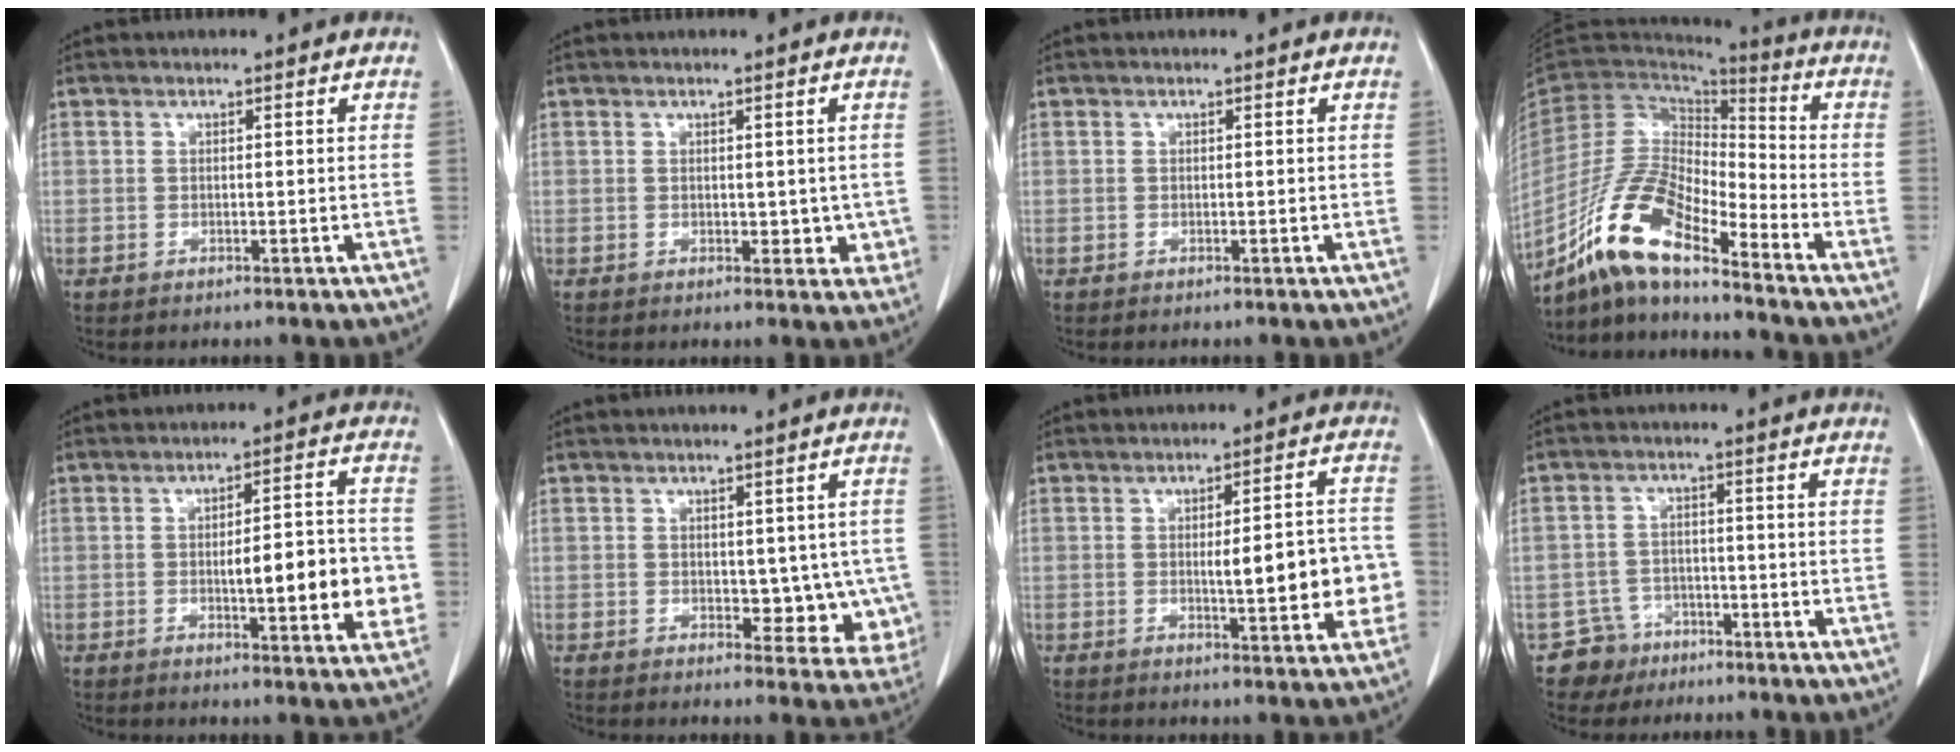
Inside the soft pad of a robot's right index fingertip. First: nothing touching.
{"total": 3.0, "force": [0.1, 2.1, 2.1], "torque": [-0.010, -0.001, 0.004]}
{"total": 0.0}
{"total": 13.6, "force": [-9.8, 2.9, 9.0], "torque": [-0.188, 0.005, -0.183]}
{"total": 11.5, "force": [-1.6, 2.6, 11.0], "torque": [-0.143, 0.012, -0.017]}
{"total": 7.0, "force": [-0.3, 4.4, 5.5], "torque": [-0.037, 0.002, 0.006]}
{"total": 10.2, "force": [-1.3, 2.3, 9.8], "torque": [-0.121, 0.015, -0.011]}
{"total": 4.8, "force": [-3.1, 3.6, -0.5], "torque": [0.014, 0.012, -0.051]}